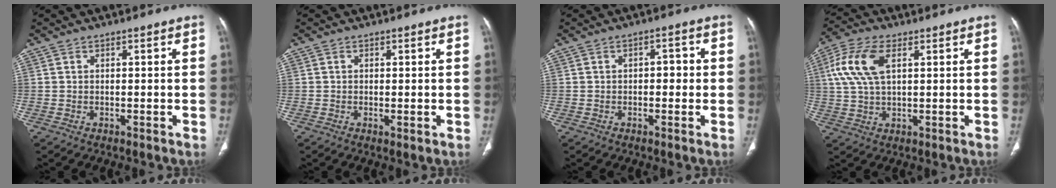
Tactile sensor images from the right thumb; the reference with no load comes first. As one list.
[{"total": 0.9, "force": [-0.2, 0.3, 0.9], "torque": [-0.020, -0.005, -0.002]}, {"total": 2.9, "force": [-0.1, 1.8, 2.3], "torque": [-0.016, 0.008, -0.006]}, {"total": 10.3, "force": [3.2, 5.2, 8.3], "torque": [-0.188, 0.011, 0.062]}]